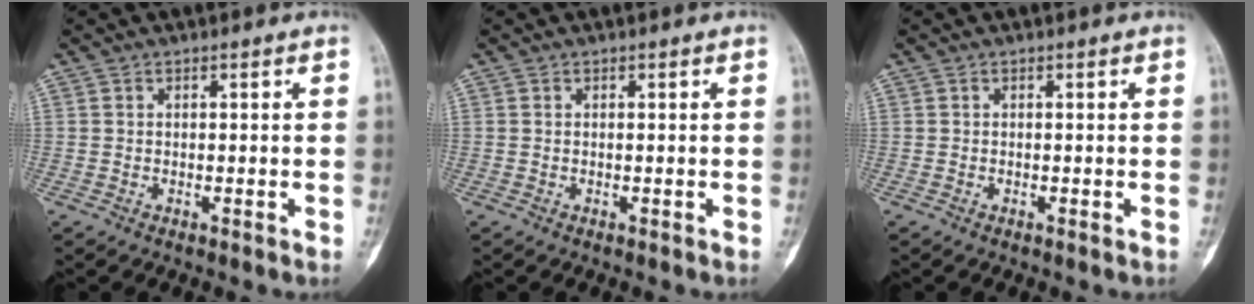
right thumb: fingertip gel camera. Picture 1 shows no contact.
{"total": 0.0}
{"total": 0.0}